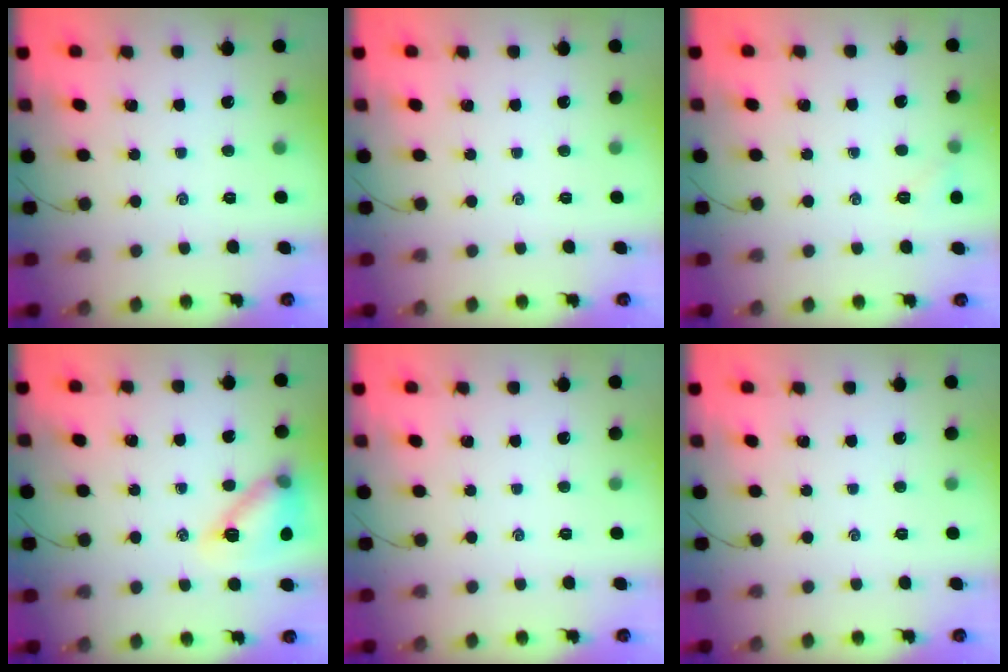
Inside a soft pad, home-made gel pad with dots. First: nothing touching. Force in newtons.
{"total": 0.0}
{"total": 5.2, "press": 5.0, "slide": 1.5}
{"total": 14.4, "press": 14.3, "slide": 1.4}
{"total": 0.0}
{"total": 0.0}